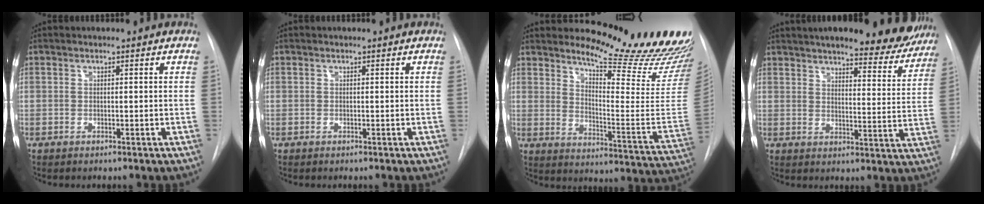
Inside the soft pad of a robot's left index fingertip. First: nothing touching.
{"total": 0.0}
{"total": 19.0, "force": [17.5, 0.5, 7.6], "torque": [-0.113, -0.132, 0.218]}
{"total": 20.3, "force": [17.6, 4.6, 8.9], "torque": [-0.126, -0.016, 0.212]}